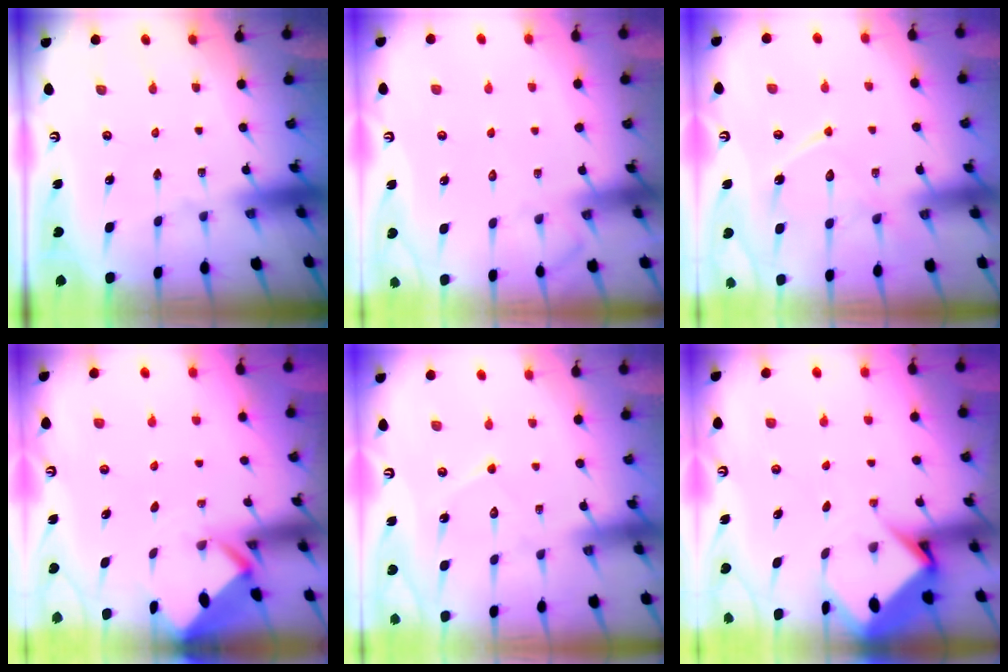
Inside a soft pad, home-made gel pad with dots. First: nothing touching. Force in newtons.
{"total": 5.9, "press": 5.9, "slide": 0.7}
{"total": 13.2, "press": 13.1, "slide": 1.2}
{"total": 2.2, "press": 2.2, "slide": 0.1}
{"total": 5.5, "press": 5.5, "slide": 0.5}
{"total": 5.6, "press": 5.6, "slide": 0.7}